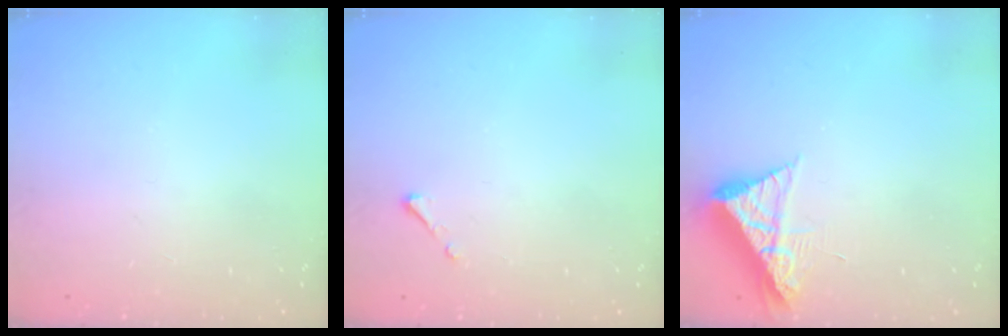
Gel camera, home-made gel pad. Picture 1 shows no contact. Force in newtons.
{"total": 2.5, "press": 2.5, "slide": 0.3}
{"total": 8.1, "press": 8.1, "slide": 0.8}